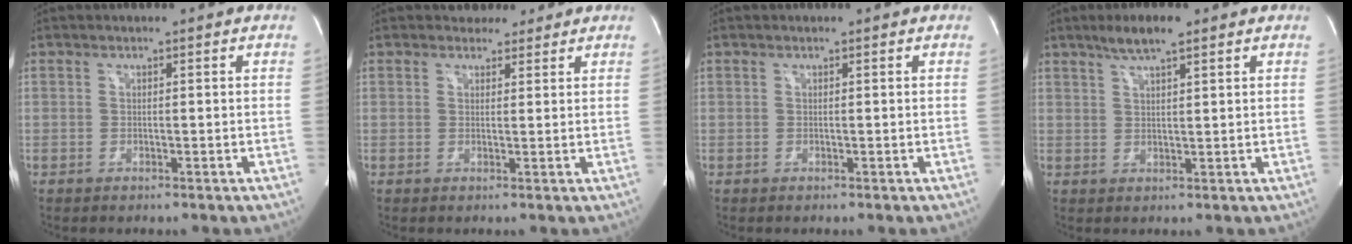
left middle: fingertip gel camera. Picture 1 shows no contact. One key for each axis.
{"total": 2.6, "fx": 2.2, "fy": 1.4, "fz": 0.2, "tx": 0.000, "ty": 0.007, "tz": 0.031}
{"total": 0.0}
{"total": 4.9, "fx": 3.4, "fy": 0.6, "fz": 3.4, "tx": -0.068, "ty": 0.008, "tz": 0.062}